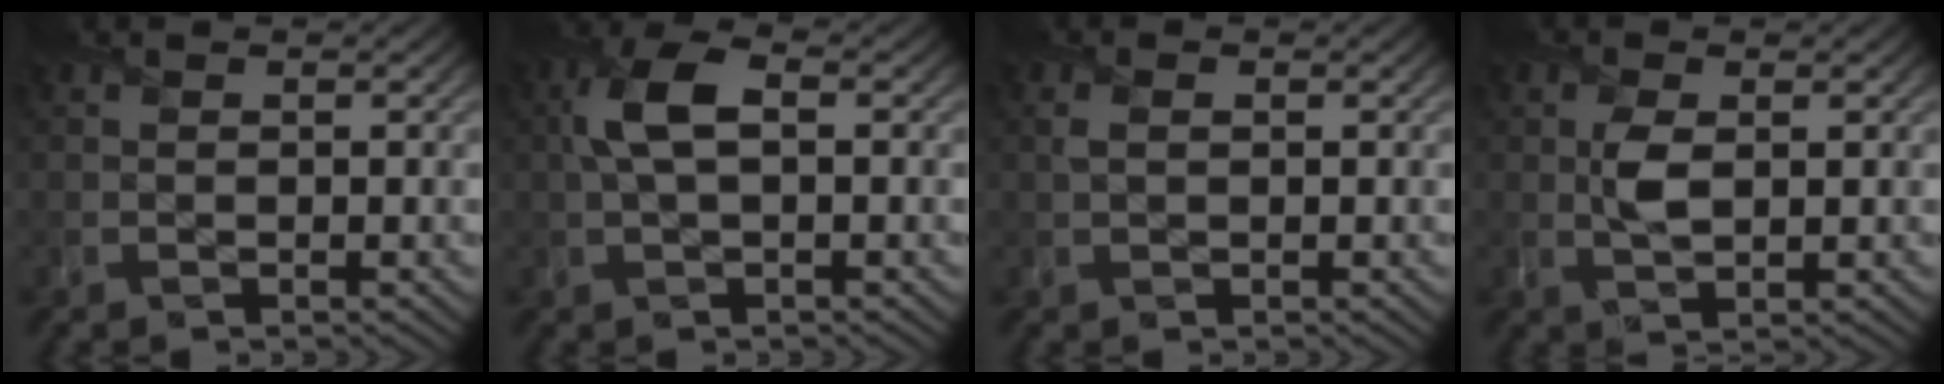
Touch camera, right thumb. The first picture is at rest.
{"total": 5.3, "force": [0.8, 2.5, 4.6], "torque": [-0.110, 0.011, 0.012]}
{"total": 1.2, "force": [0.4, 0.7, 0.9], "torque": [-0.024, 0.001, 0.005]}
{"total": 2.3, "force": [0.8, 1.0, 1.9], "torque": [-0.039, 0.000, 0.017]}